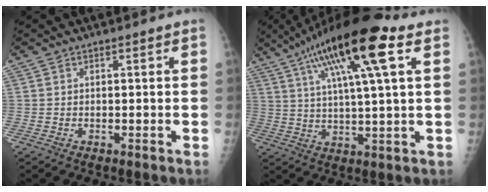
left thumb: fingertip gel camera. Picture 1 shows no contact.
{"total": 18.7, "force": [9.0, 3.2, 16.1], "torque": [-0.279, 0.000, 0.148]}